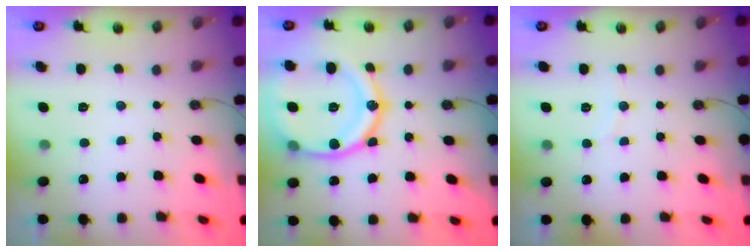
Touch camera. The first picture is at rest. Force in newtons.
{"total": 21.5, "press": 21.4, "slide": 2.0}
{"total": 2.3, "press": 2.3, "slide": 0.2}